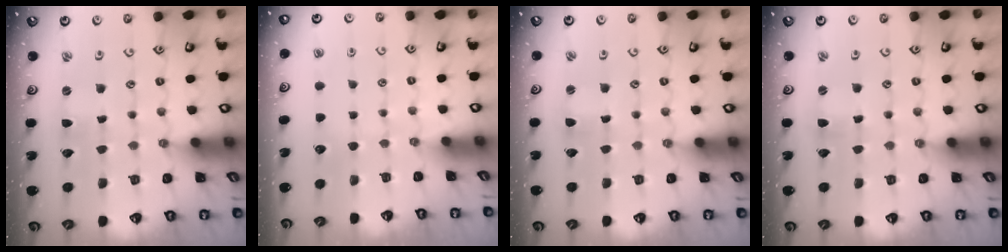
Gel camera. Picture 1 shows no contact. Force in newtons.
{"total": 0.0}
{"total": 1.0, "press": 1.0, "slide": 0.2}
{"total": 0.7, "press": 0.7, "slide": 0.1}